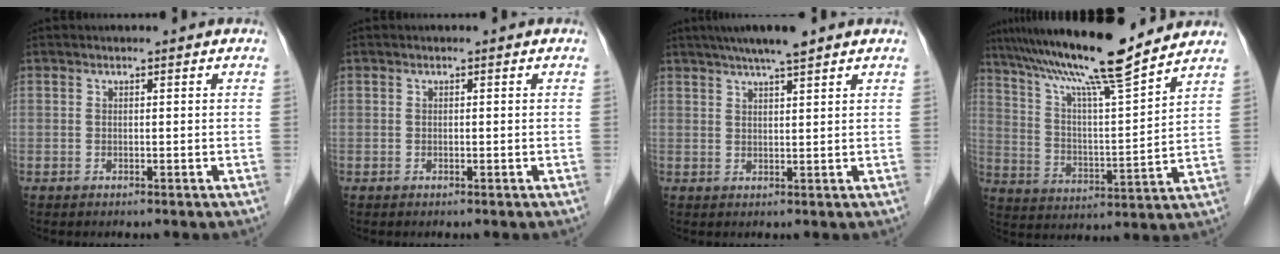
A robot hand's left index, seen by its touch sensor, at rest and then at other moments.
{"total": 0.0}
{"total": 6.0, "force": [4.6, 0.1, 3.8], "torque": [-0.063, 0.020, 0.077]}
{"total": 16.7, "force": [14.1, -0.1, 9.0], "torque": [-0.158, 0.007, 0.234]}